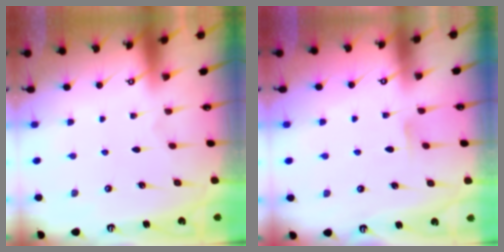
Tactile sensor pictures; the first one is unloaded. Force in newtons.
{"total": 3.9, "press": 3.8, "slide": 0.4}